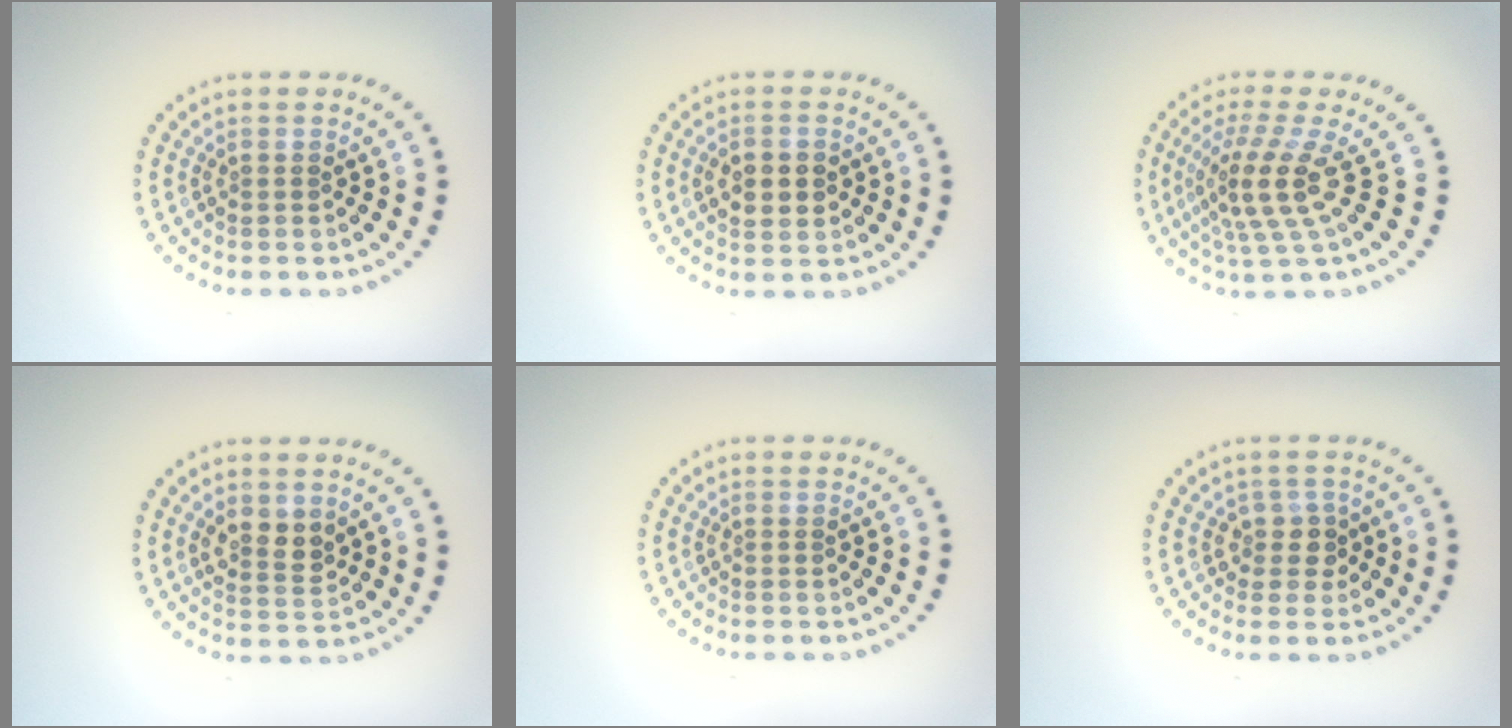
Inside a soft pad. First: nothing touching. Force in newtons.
{"total": 2.8, "press": 2.8, "slide": 0.2}
{"total": 4.5, "press": 3.2, "slide": 3.1}
{"total": 2.4, "press": 2.3, "slide": 0.8}
{"total": 0.0}
{"total": 1.9, "press": 1.6, "slide": 1.2}